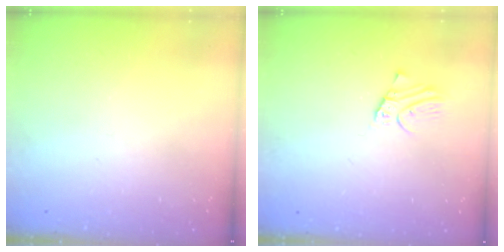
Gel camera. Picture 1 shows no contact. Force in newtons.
{"total": 2.3, "press": 2.3, "slide": 0.2}